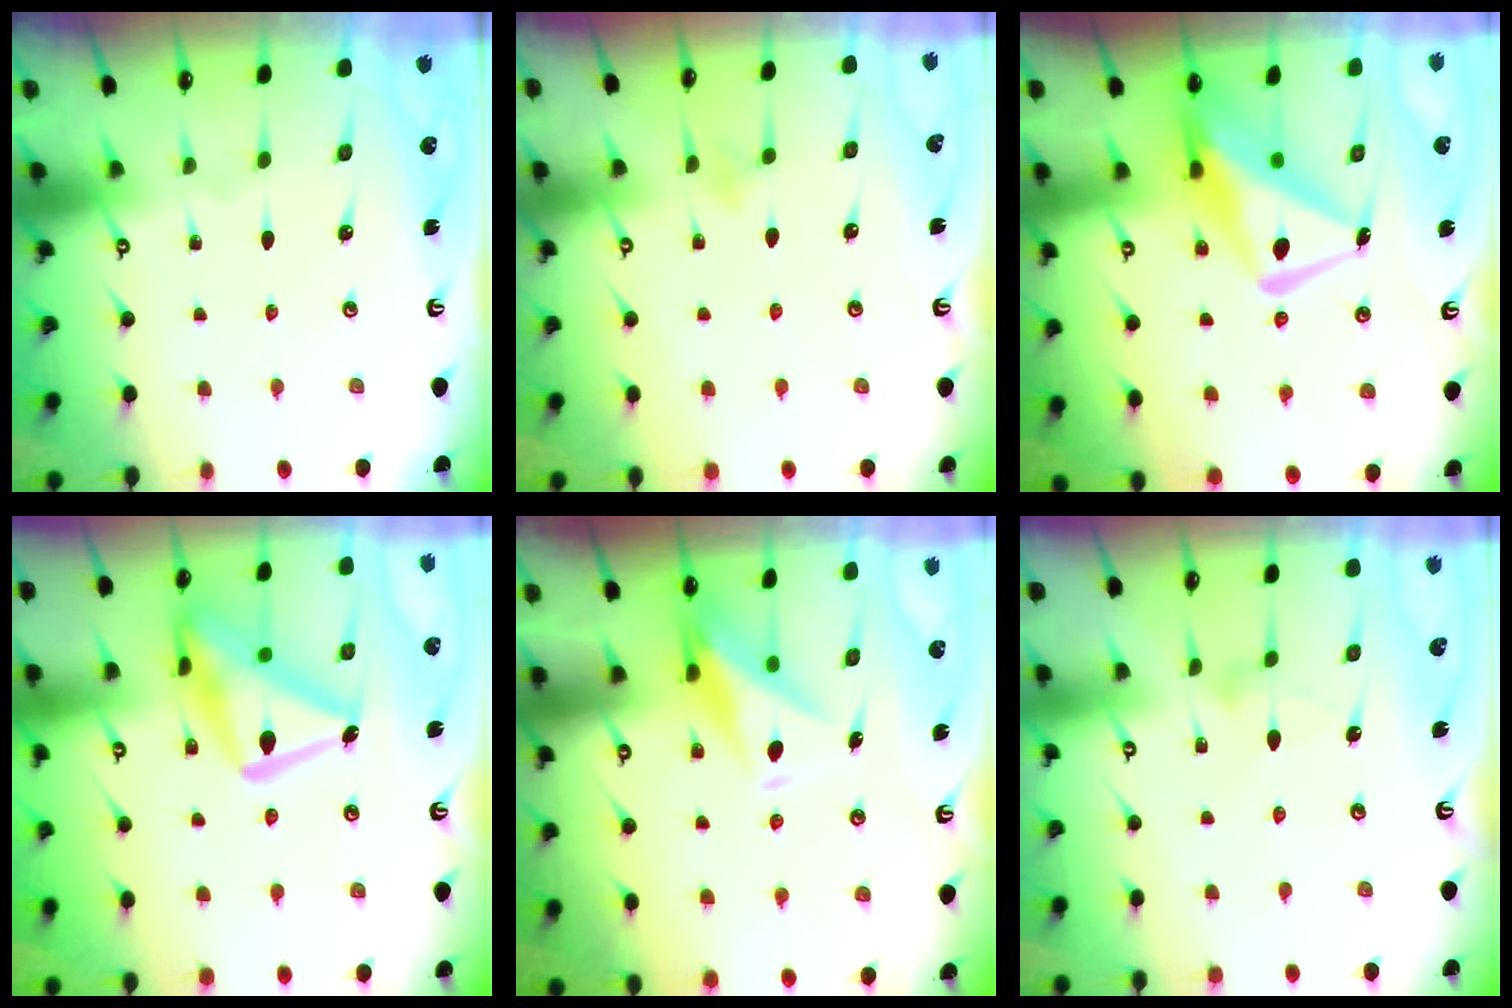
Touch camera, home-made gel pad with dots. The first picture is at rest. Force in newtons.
{"total": 4.0, "press": 3.9, "slide": 0.4}
{"total": 14.7, "press": 14.5, "slide": 2.3}
{"total": 21.7, "press": 21.7, "slide": 1.6}
{"total": 10.6, "press": 10.5, "slide": 0.8}
{"total": 8.3, "press": 8.3, "slide": 0.4}